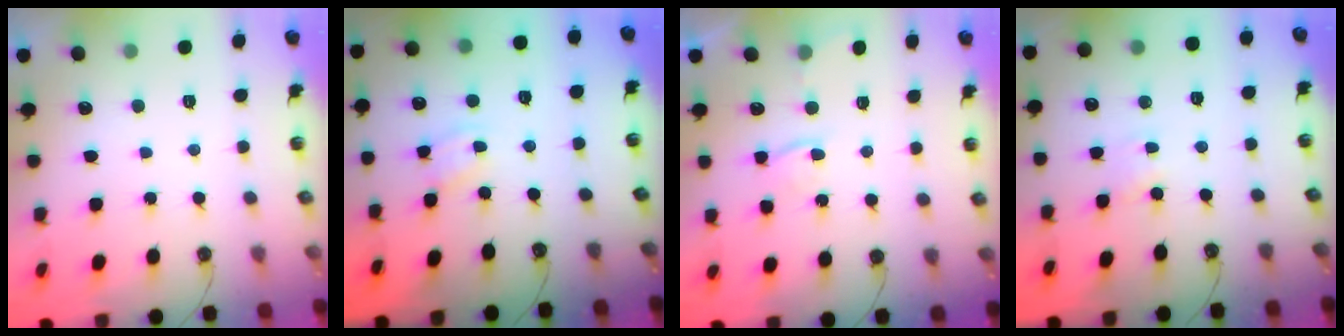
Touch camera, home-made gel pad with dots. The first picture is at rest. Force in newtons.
{"total": 1.9, "press": 1.8, "slide": 0.3}
{"total": 2.5, "press": 2.5, "slide": 0.5}
{"total": 1.3, "press": 1.3, "slide": 0.2}